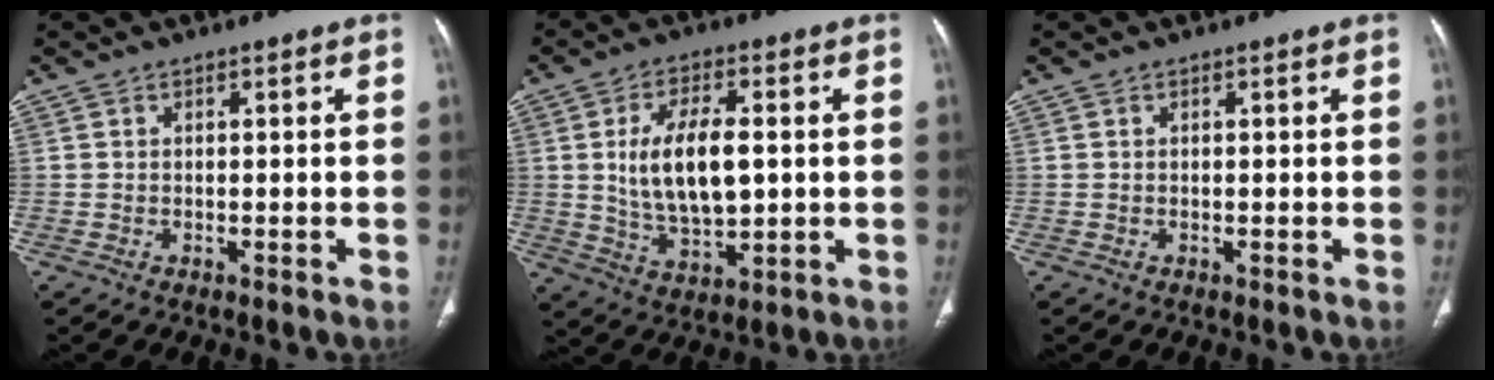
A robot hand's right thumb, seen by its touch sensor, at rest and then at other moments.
{"total": 12.6, "force": [1.2, 6.1, 10.9], "torque": [-0.191, -0.008, 0.028]}
{"total": 0.0}